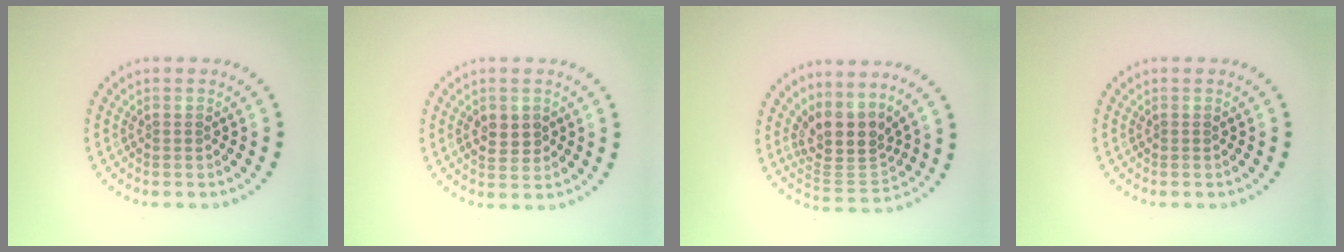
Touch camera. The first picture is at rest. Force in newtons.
{"total": 2.2, "press": 2.2, "slide": 0.1}
{"total": 4.1, "press": 3.1, "slide": 2.8}
{"total": 0.0}